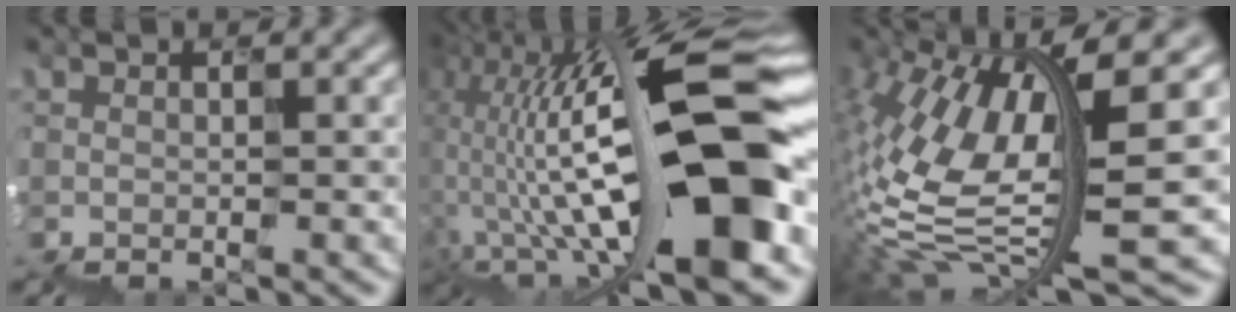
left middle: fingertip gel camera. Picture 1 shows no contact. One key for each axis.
{"total": 15.2, "fx": 0.4, "fy": 7.1, "fz": 13.4, "tx": -0.236, "ty": 0.006, "tz": 0.009}
{"total": 9.8, "fx": 1.1, "fy": 3.3, "fz": 9.1, "tx": -0.224, "ty": -0.010, "tz": 0.035}